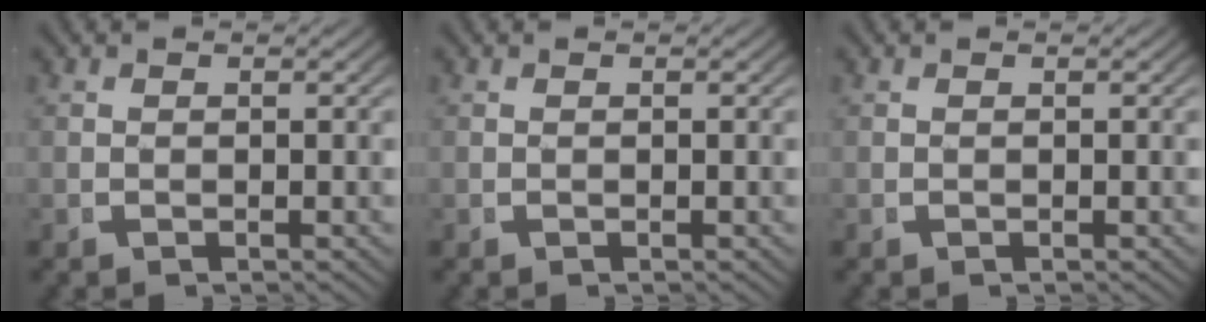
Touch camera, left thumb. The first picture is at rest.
{"total": 0.0}
{"total": 0.0}